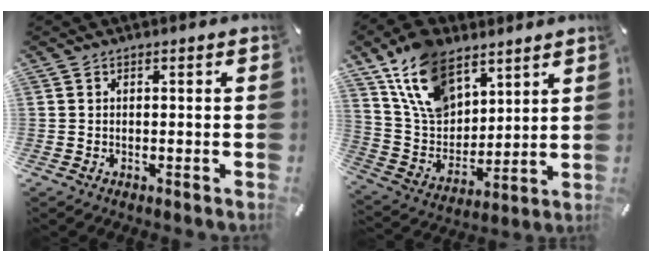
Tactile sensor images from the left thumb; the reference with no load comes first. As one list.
[{"total": 16.3, "force": [10.0, 10.3, 7.8], "torque": [-0.174, -0.049, 0.190]}]